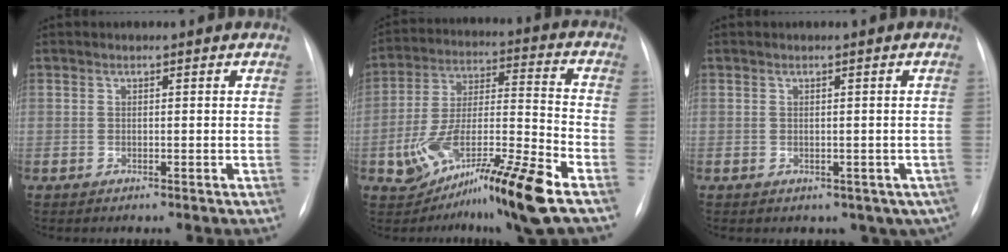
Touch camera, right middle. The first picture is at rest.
{"total": 16.7, "force": [-9.2, 1.6, 13.8], "torque": [-0.253, 0.001, -0.152]}
{"total": 7.0, "force": [-3.8, 4.9, 3.3], "torque": [-0.012, 0.016, -0.044]}